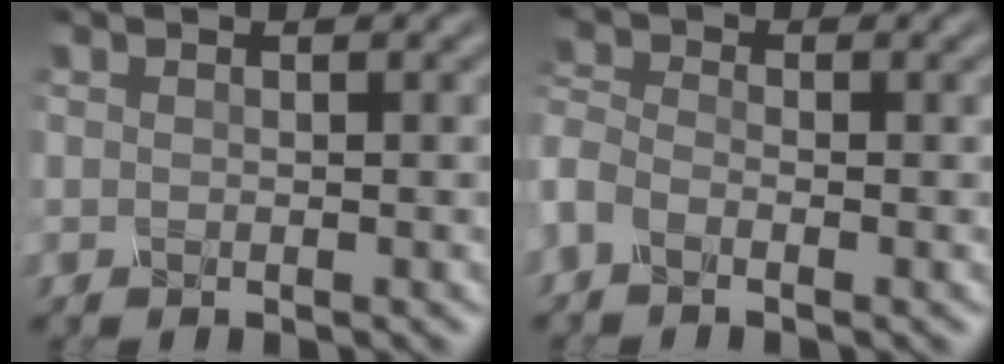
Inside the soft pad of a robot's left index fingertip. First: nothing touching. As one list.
[{"total": 1.8, "force": [-1.6, 0.6, 0.5], "torque": [-0.036, -0.001, -0.030]}]